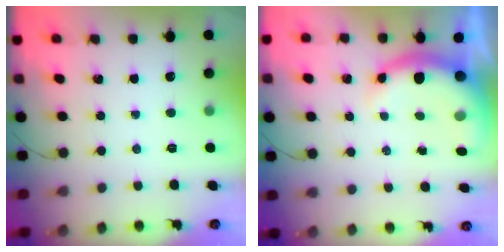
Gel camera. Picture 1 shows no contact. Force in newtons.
{"total": 7.9, "press": 7.8, "slide": 1.5}